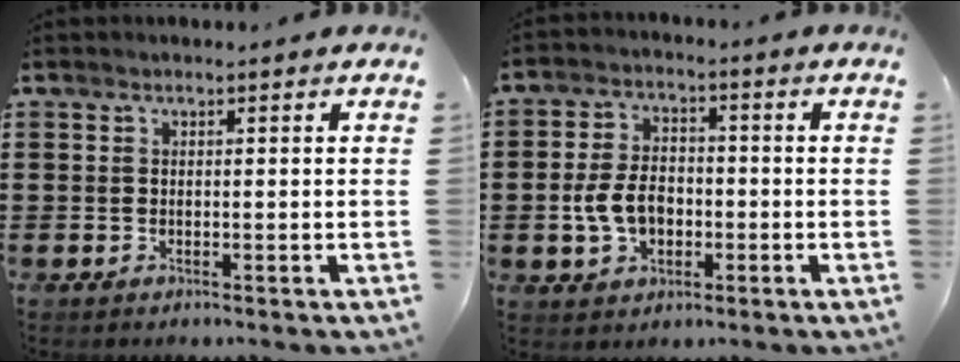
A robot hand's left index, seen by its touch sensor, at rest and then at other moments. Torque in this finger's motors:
{"motor_torque": [1.27, 0.86, 0.65, 0.10]}